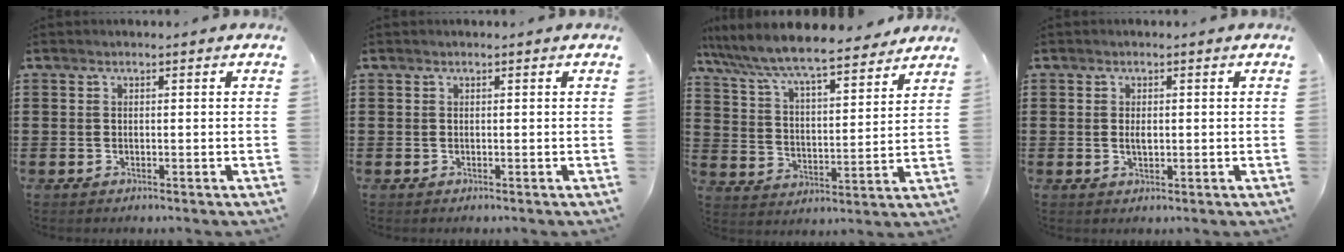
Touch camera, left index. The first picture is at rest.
{"total": 0.0}
{"total": 8.1, "force": [7.5, 0.5, 3.1], "torque": [-0.093, -0.046, 0.126]}
{"total": 1.5, "force": [0.1, 0.6, 1.4], "torque": [-0.029, 0.003, 0.001]}